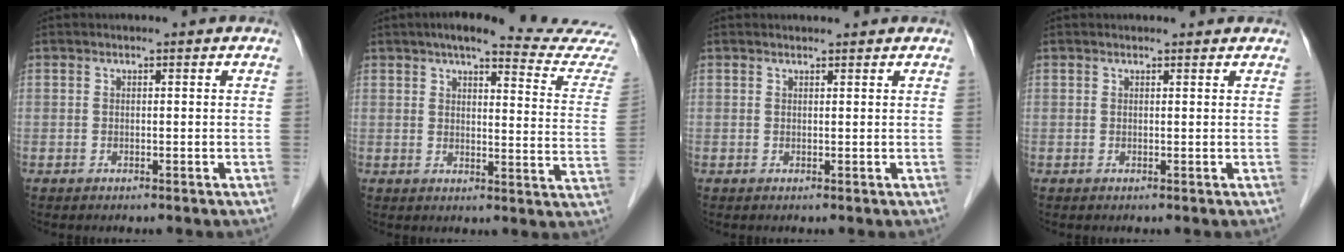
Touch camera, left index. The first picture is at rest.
{"total": 17.2, "force": [16.0, 0.0, 6.4], "torque": [-0.075, -0.066, 0.174]}
{"total": 1.0, "force": [1.0, 0.2, 0.2], "torque": [-0.009, 0.005, 0.016]}
{"total": 2.0, "force": [1.9, 0.4, 0.3], "torque": [-0.012, 0.009, 0.018]}